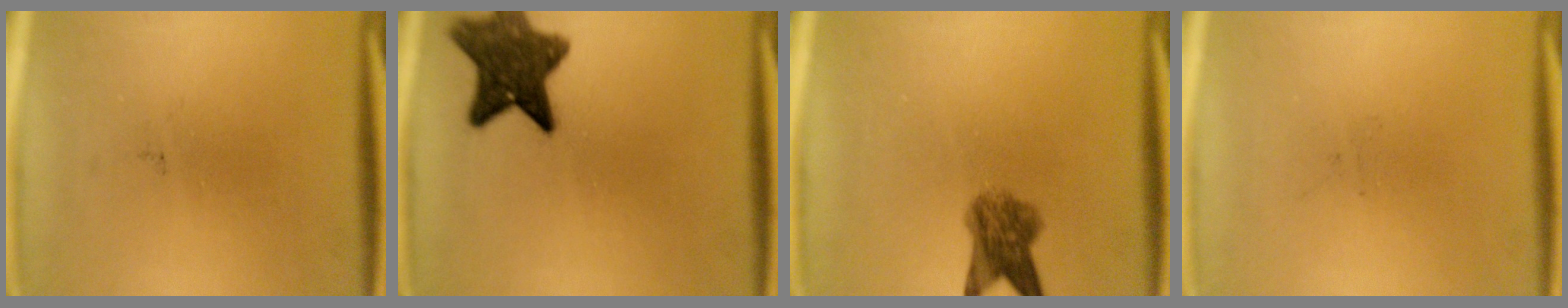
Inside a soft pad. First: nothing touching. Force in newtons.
{"total": 9.9}
{"total": 5.2}
{"total": 0.0}